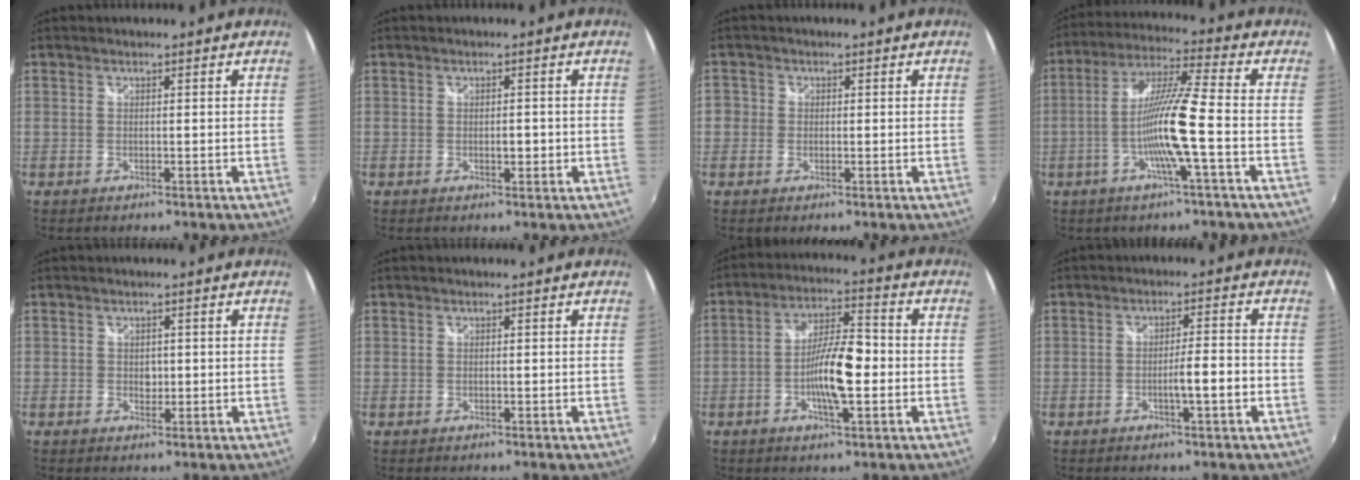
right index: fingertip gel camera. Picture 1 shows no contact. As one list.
[{"total": 1.6, "force": [-0.3, 0.9, 1.3], "torque": [-0.021, -0.001, -0.004]}, {"total": 2.7, "force": [-0.6, 2.5, 0.6], "torque": [-0.014, -0.002, -0.017]}, {"total": 11.8, "force": [-3.7, -0.9, 11.2], "torque": [-0.216, 0.000, -0.072]}, {"total": 1.6, "force": [0.0, 1.4, 0.7], "torque": [-0.009, 0.000, 0.000]}, {"total": 0.0}, {"total": 10.2, "force": [-2.1, 2.7, 9.6], "torque": [-0.178, 0.003, -0.039]}, {"total": 4.5, "force": [-1.7, -0.1, 4.1], "torque": [-0.069, -0.002, -0.025]}]